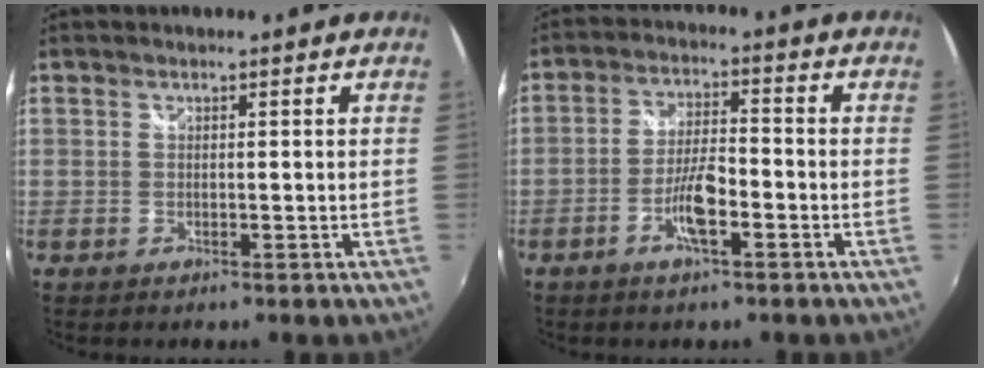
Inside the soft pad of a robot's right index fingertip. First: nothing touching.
{"total": 6.7, "force": [-3.1, 1.5, 5.7], "torque": [-0.116, 0.002, -0.057]}